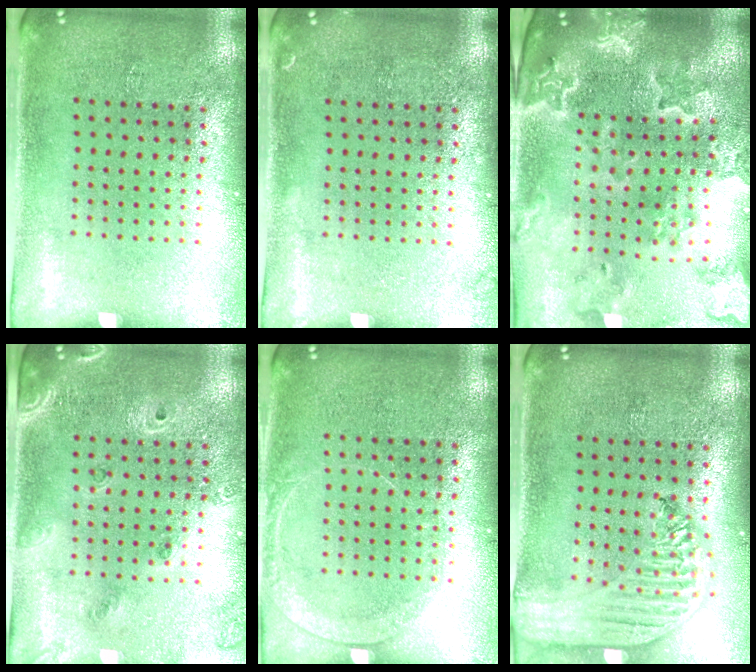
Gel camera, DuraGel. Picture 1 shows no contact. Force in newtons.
{"total": 0.7, "press": 0.7, "slide": 0.2}
{"total": 3.1, "press": 2.8, "slide": 1.2}
{"total": 1.7, "press": 1.5, "slide": 0.7}
{"total": 1.4, "press": 1.4, "slide": 0.1}
{"total": 2.8, "press": 2.3, "slide": 1.6}